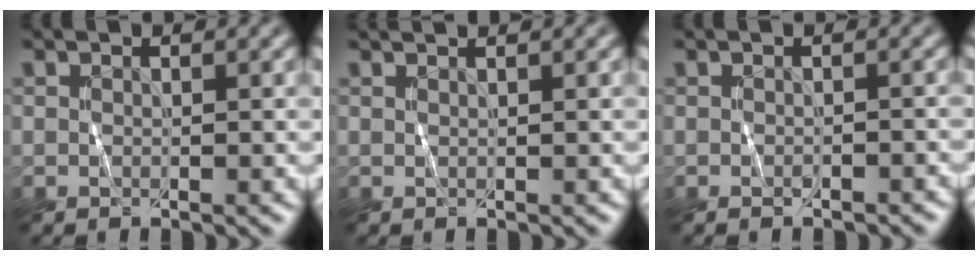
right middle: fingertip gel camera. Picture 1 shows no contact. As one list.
[{"total": 1.0, "force": [0.9, 0.0, 0.4], "torque": [-0.007, 0.000, 0.010]}, {"total": 1.0, "force": [-0.8, 0.0, 0.6], "torque": [-0.007, -0.002, -0.012]}]